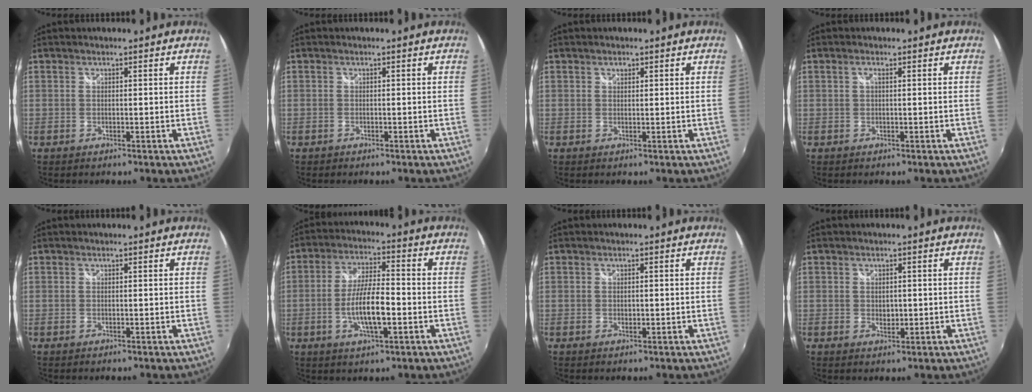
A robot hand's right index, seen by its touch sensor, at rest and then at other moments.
{"total": 0.7, "force": [-0.5, 0.5, 0.0], "torque": [-0.002, -0.002, -0.010]}
{"total": 0.8, "force": [0.5, 0.5, 0.2], "torque": [-0.002, 0.002, 0.007]}
{"total": 0.7, "force": [0.3, 0.1, 0.6], "torque": [-0.011, 0.002, 0.003]}
{"total": 0.0}
{"total": 9.3, "force": [-2.6, 2.4, 8.6], "torque": [-0.166, -0.003, -0.046]}
{"total": 0.7, "force": [0.0, 0.5, 0.4], "torque": [-0.006, -0.001, 0.001]}
{"total": 1.8, "force": [0.0, 1.4, 1.1], "torque": [-0.013, -0.001, 0.002]}